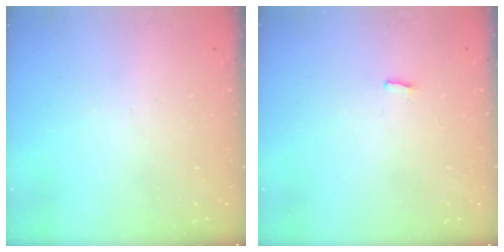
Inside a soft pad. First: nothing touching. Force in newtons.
{"total": 0.0}